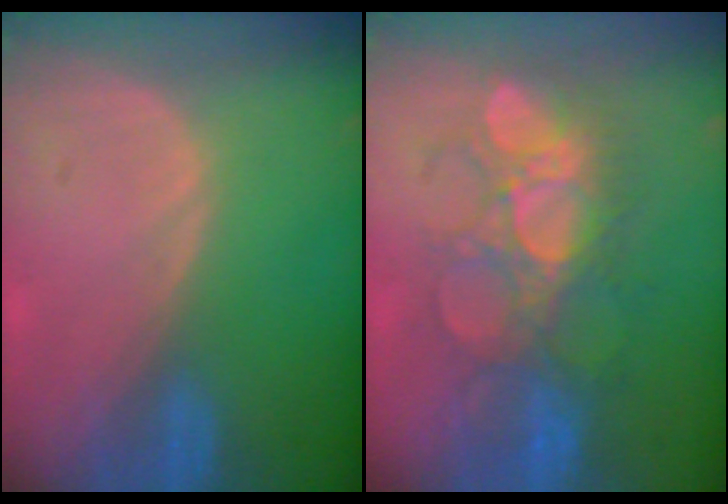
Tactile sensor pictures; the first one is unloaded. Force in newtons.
{"total": 9.0, "press": 8.9, "slide": 1.1}